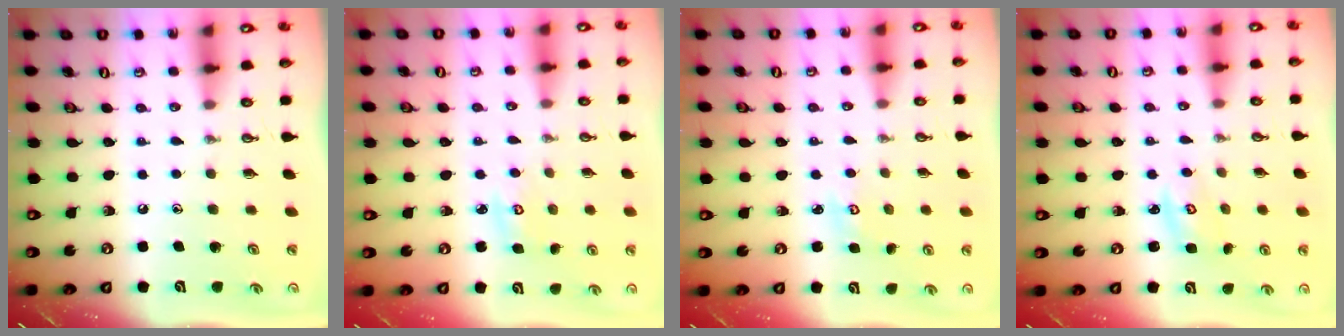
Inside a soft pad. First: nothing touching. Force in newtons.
{"total": 3.5, "press": 3.5, "slide": 0.3}
{"total": 2.5, "press": 2.4, "slide": 0.3}
{"total": 2.8, "press": 2.8, "slide": 0.3}